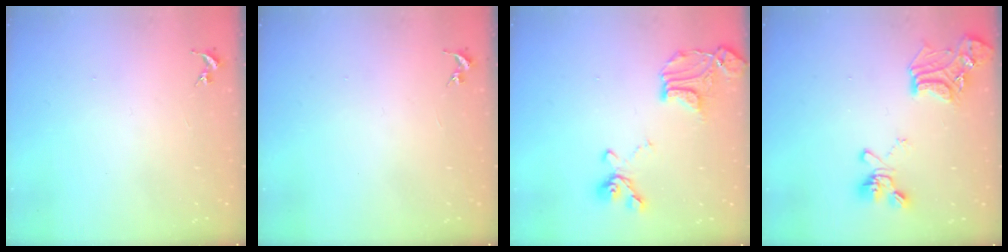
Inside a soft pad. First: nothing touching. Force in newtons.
{"total": 0.0}
{"total": 17.9, "press": 17.8, "slide": 1.9}
{"total": 17.1, "press": 17.0, "slide": 1.6}